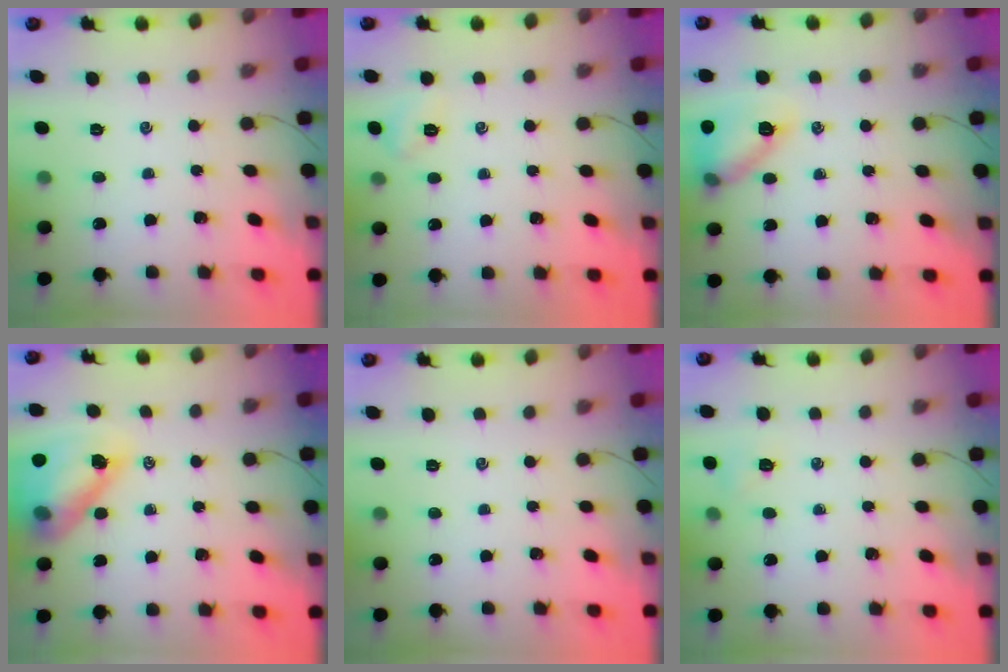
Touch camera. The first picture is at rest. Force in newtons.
{"total": 4.4, "press": 4.2, "slide": 1.3}
{"total": 13.5, "press": 13.5, "slide": 1.1}
{"total": 14.1, "press": 13.5, "slide": 3.9}
{"total": 0.0}
{"total": 4.8, "press": 4.7, "slide": 0.9}